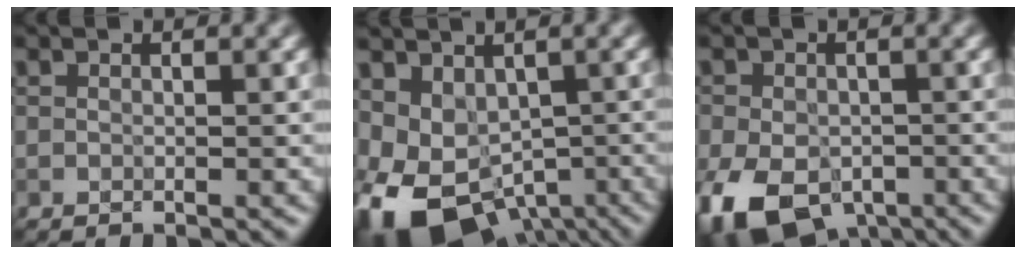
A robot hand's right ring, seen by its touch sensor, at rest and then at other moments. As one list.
[{"total": 11.1, "force": [-5.4, 7.5, 6.1], "torque": [-0.106, -0.036, -0.061]}, {"total": 11.2, "force": [-5.5, 7.4, 6.4], "torque": [-0.132, -0.040, -0.091]}]